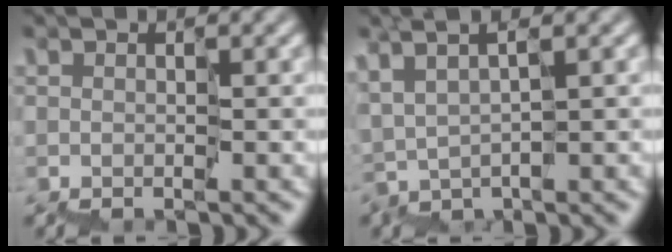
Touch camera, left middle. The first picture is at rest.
{"total": 2.1, "force": [1.7, 0.3, 1.3], "torque": [-0.043, 0.005, 0.041]}